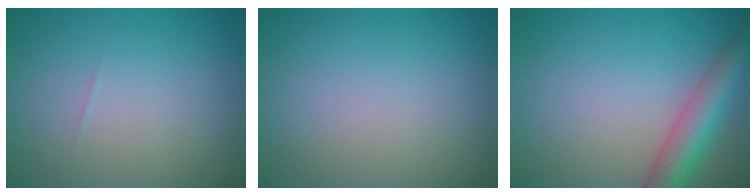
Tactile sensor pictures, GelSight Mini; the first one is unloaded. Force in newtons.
{"total": 0.0}
{"total": 5.8, "press": 5.8, "slide": 0.2}